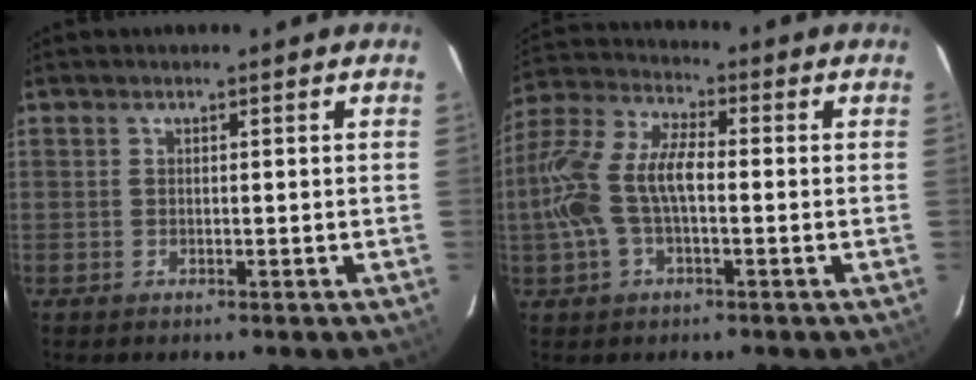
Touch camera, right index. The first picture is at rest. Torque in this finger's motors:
{"motor_torque": [0.48, -0.07, 0.41, 0.21]}